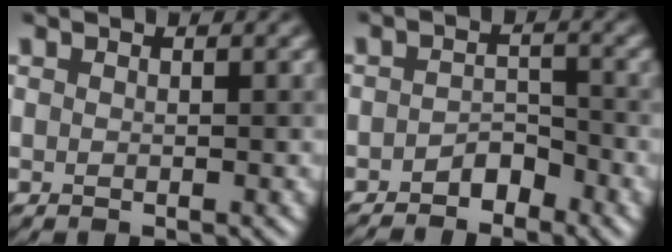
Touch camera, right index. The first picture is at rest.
{"total": 2.2, "force": [-2.0, 0.7, 0.5], "torque": [-0.017, 0.002, -0.036]}